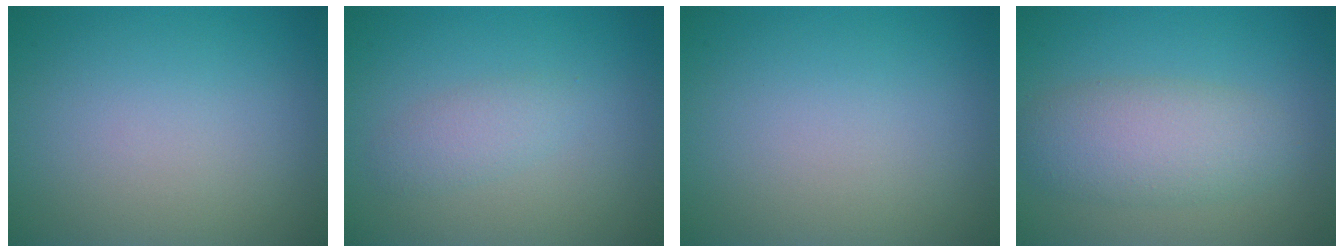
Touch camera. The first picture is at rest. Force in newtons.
{"total": 1.7, "press": 1.7, "slide": 0.1}
{"total": 0.0}
{"total": 4.5, "press": 4.5, "slide": 0.4}